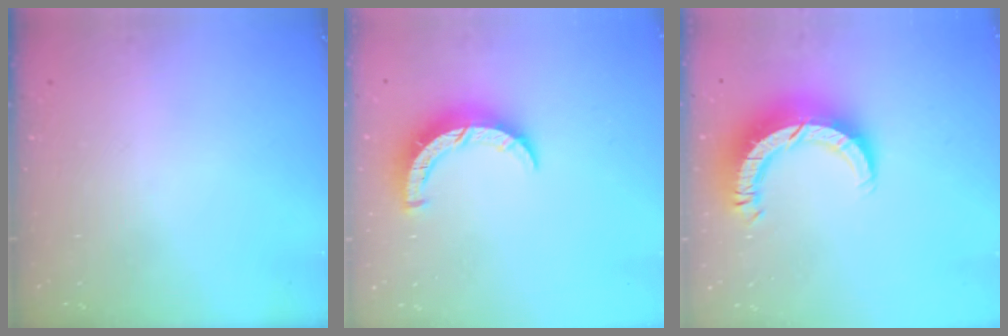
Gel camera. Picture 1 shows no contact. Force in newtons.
{"total": 8.0, "press": 8.0, "slide": 0.3}
{"total": 11.5, "press": 11.5, "slide": 1.1}